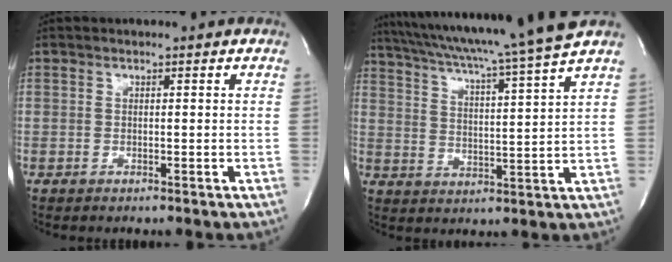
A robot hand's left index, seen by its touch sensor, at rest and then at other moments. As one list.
[{"total": 17.8, "force": [15.5, -2.6, 8.4], "torque": [-0.150, -0.026, 0.227]}]